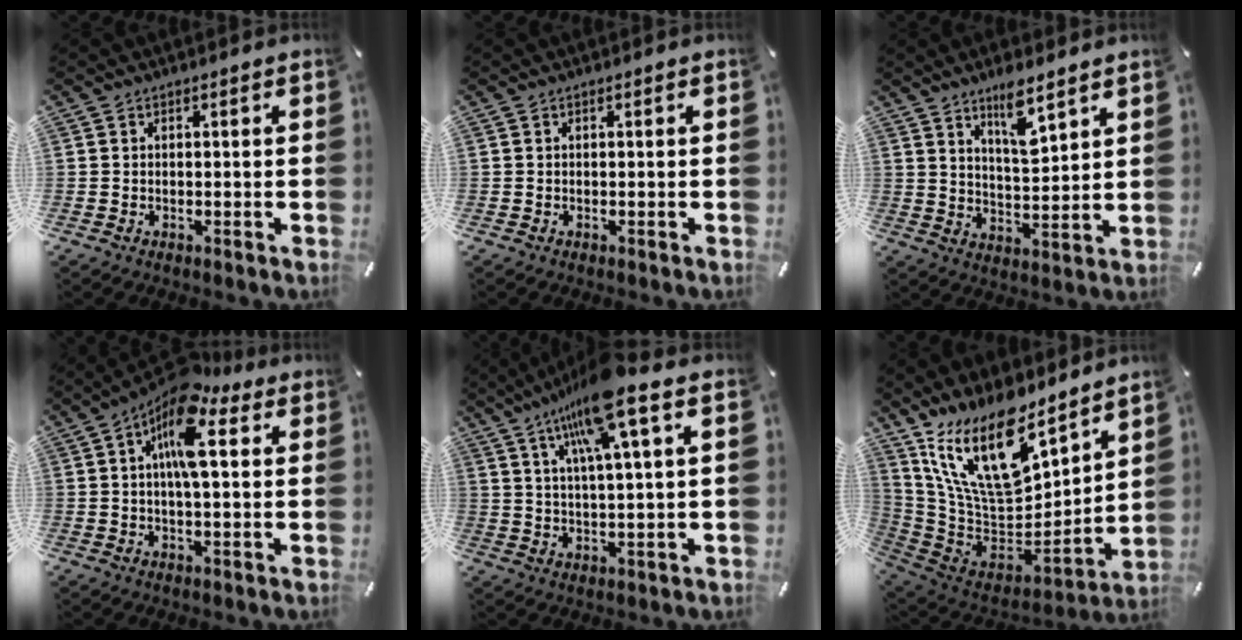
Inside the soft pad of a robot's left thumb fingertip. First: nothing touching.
{"total": 0.0}
{"total": 8.3, "force": [6.3, 1.9, 5.1], "torque": [-0.077, -0.041, 0.104]}
{"total": 13.0, "force": [5.1, 4.9, 10.8], "torque": [-0.193, -0.020, 0.087]}
{"total": 13.5, "force": [8.3, 1.3, 10.6], "torque": [-0.213, -0.024, 0.134]}
{"total": 22.5, "force": [13.3, 11.1, 14.4], "torque": [-0.284, -0.092, 0.237]}